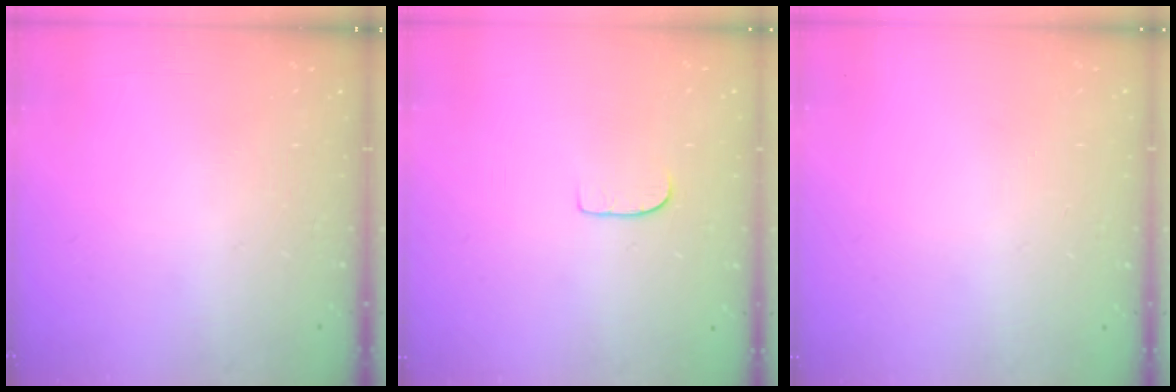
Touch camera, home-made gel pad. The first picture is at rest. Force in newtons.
{"total": 6.1, "press": 6.1, "slide": 0.5}
{"total": 0.0}